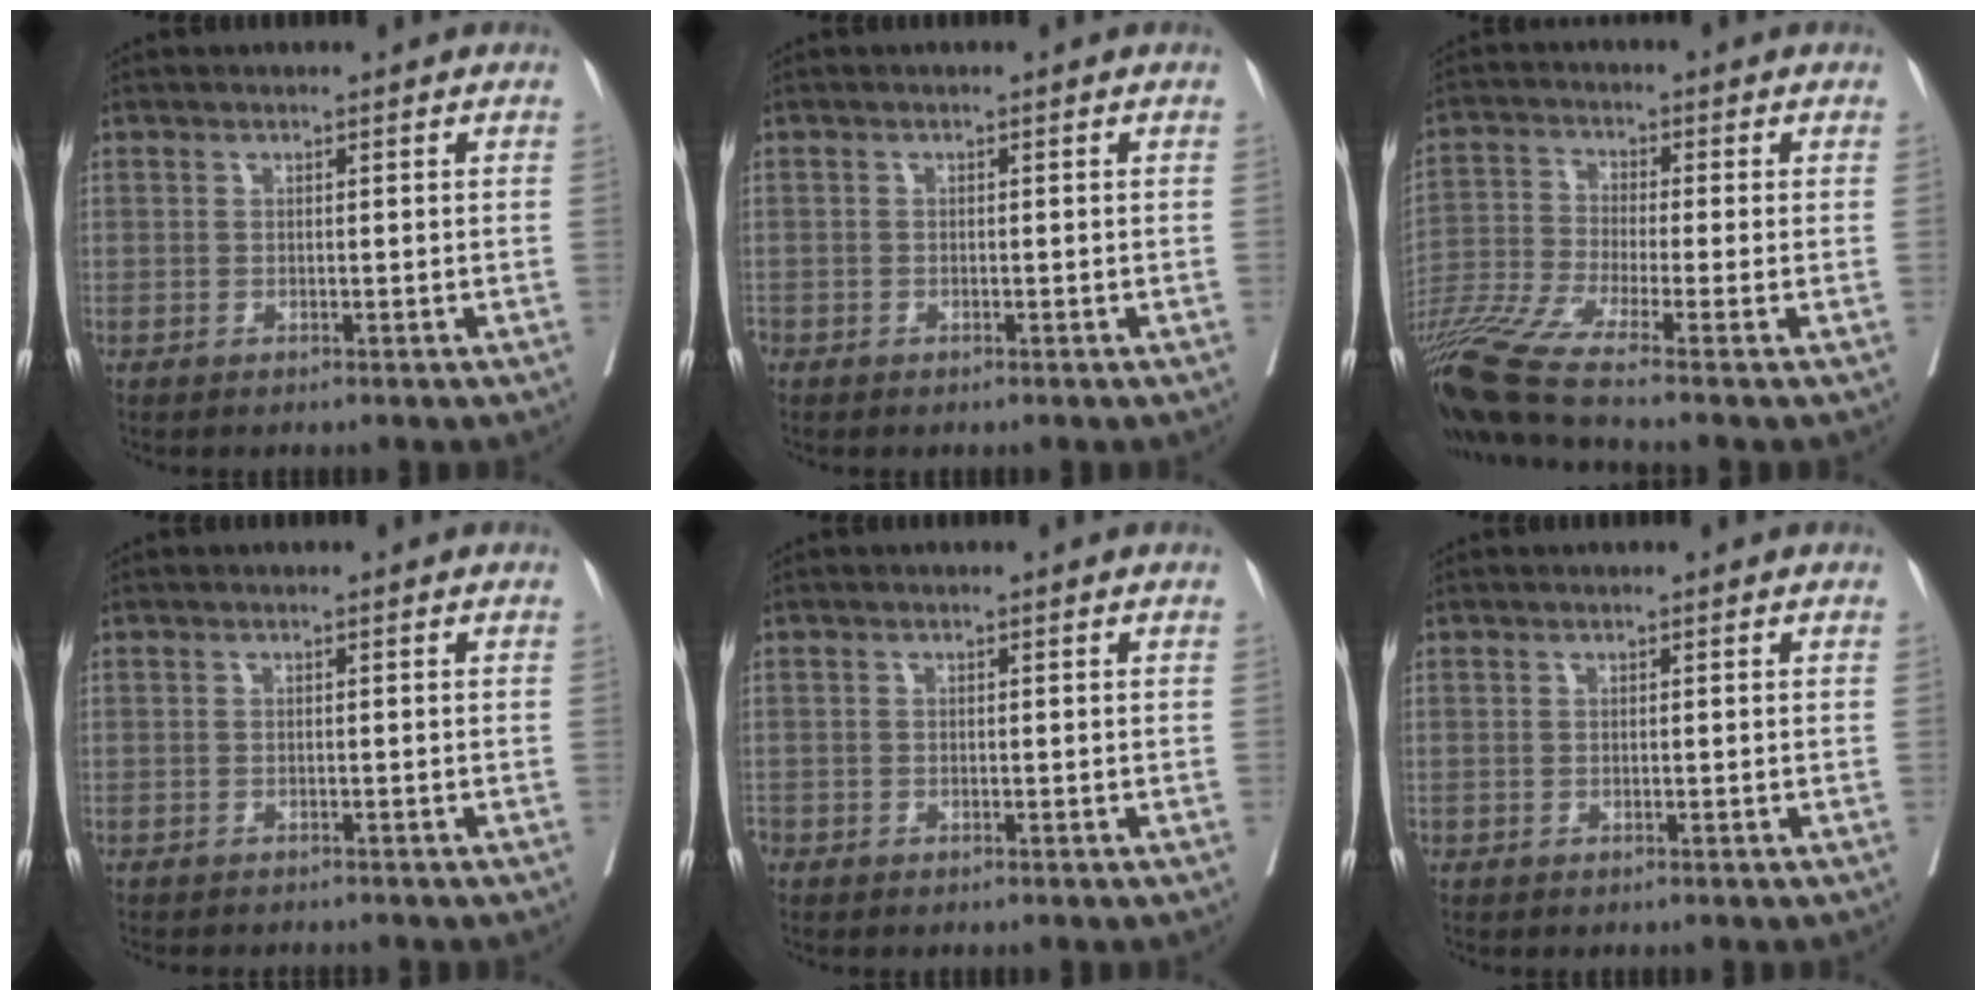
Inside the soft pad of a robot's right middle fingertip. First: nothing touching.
{"total": 1.0, "force": [-0.6, 0.8, 0.3], "torque": [-0.013, 0.000, -0.013]}
{"total": 12.6, "force": [-10.0, -2.3, 7.3], "torque": [-0.149, -0.029, -0.183]}
{"total": 4.4, "force": [-4.0, 1.2, 1.5], "torque": [-0.020, -0.004, -0.052]}
{"total": 1.4, "force": [-0.9, 1.1, 0.4], "torque": [-0.016, -0.001, -0.019]}
{"total": 0.0}